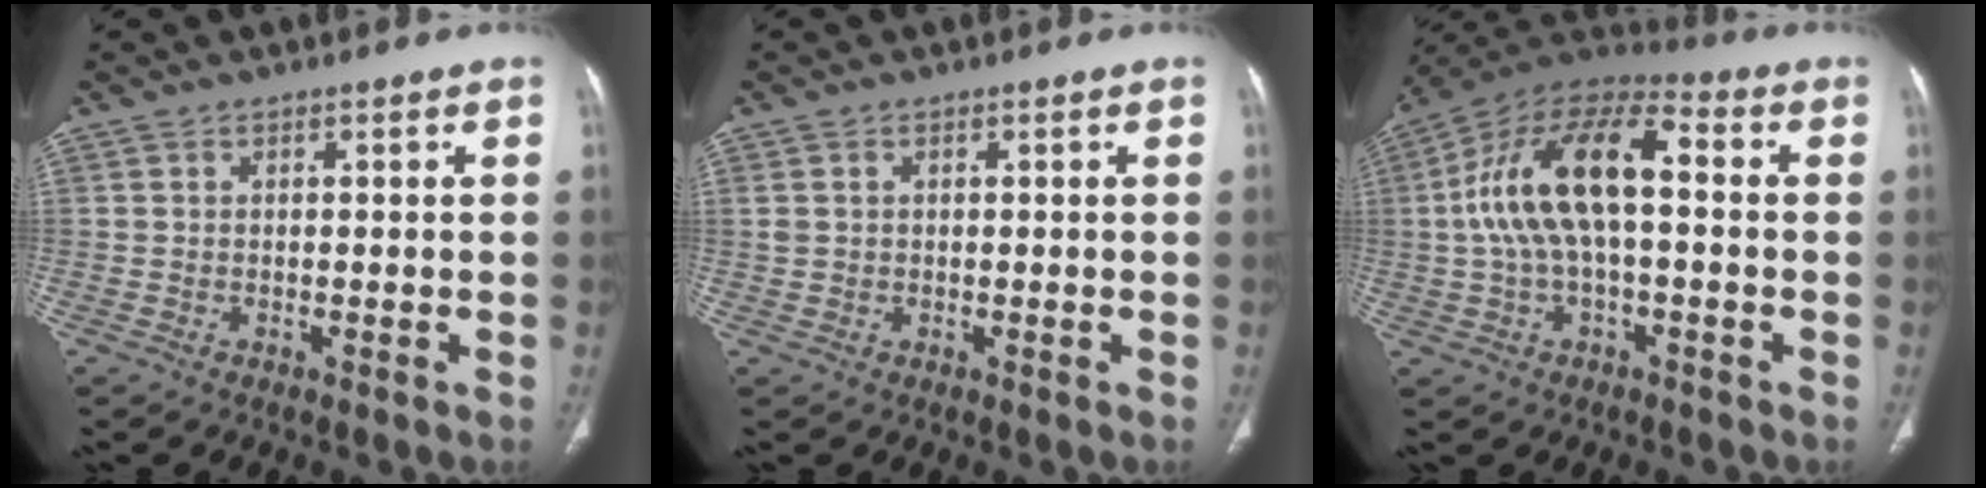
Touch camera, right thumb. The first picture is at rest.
{"total": 1.3, "force": [0.3, 1.1, 0.6], "torque": [-0.010, 0.003, 0.010]}
{"total": 17.2, "force": [1.0, 8.2, 15.1], "torque": [-0.284, 0.047, 0.010]}